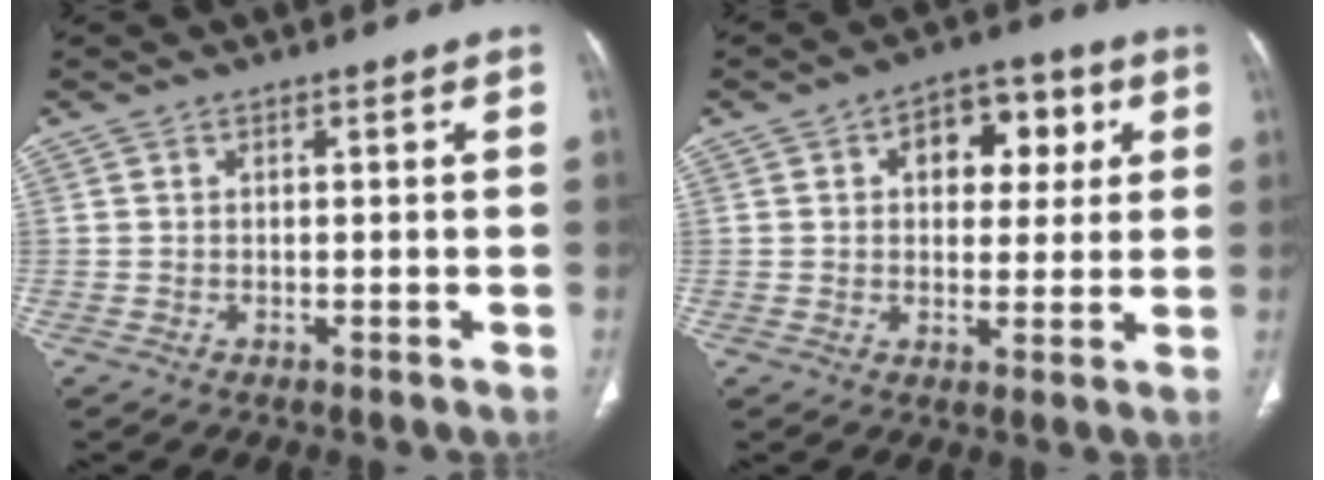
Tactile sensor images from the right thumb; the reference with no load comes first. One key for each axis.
{"total": 10.5, "fx": 3.3, "fy": 6.7, "fz": 7.3, "tx": -0.057, "ty": 0.005, "tz": 0.043}